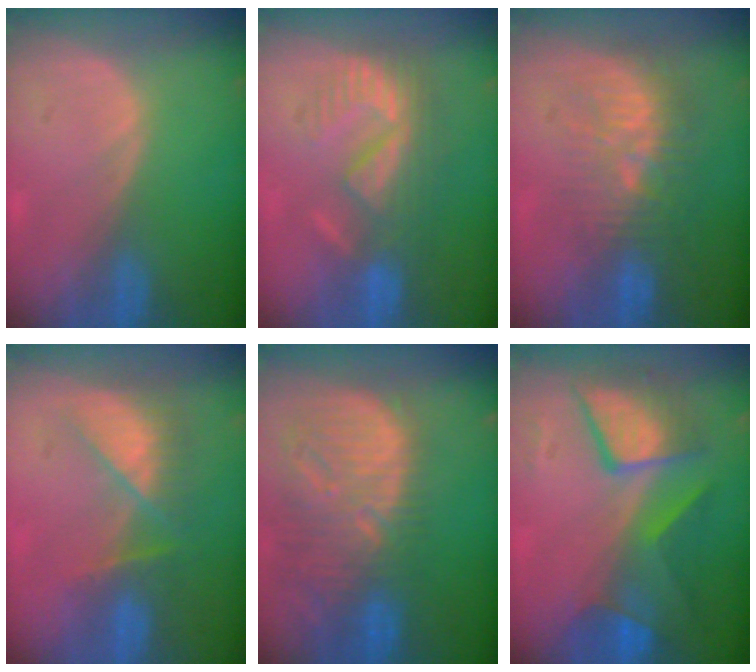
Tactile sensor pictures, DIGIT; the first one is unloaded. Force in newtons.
{"total": 9.1, "press": 8.0, "slide": 4.3}
{"total": 9.2, "press": 8.8, "slide": 2.9}
{"total": 8.2, "press": 7.0, "slide": 4.3}
{"total": 13.4, "press": 11.5, "slide": 7.0}
{"total": 9.2, "press": 9.2, "slide": 0.6}